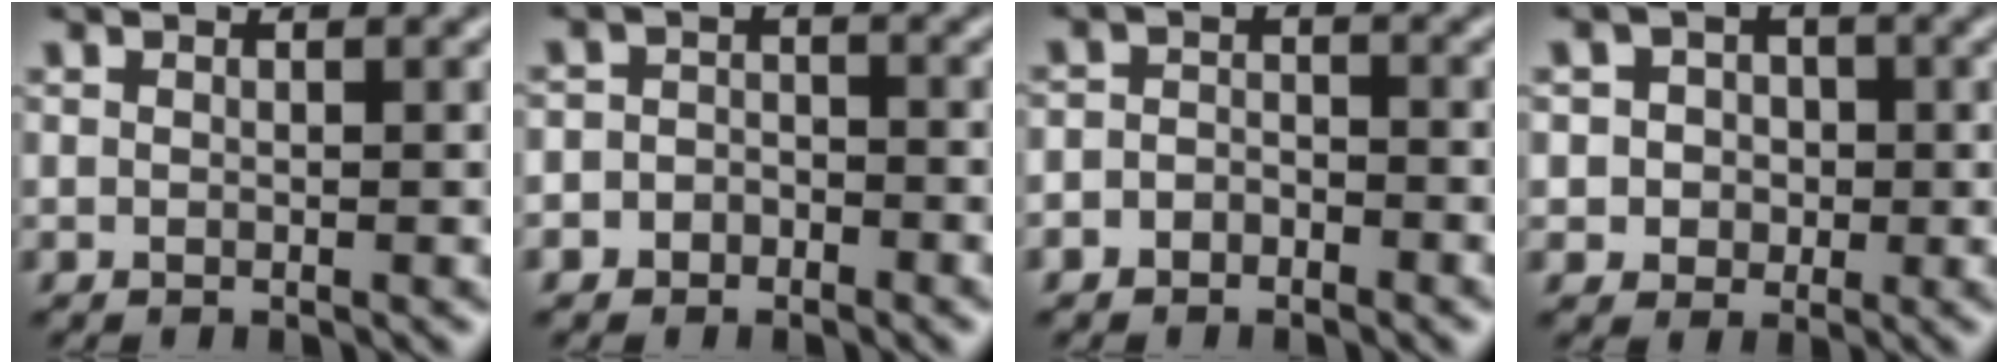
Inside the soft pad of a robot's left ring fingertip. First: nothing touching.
{"total": 2.1, "force": [-1.2, 1.7, 0.5], "torque": [0.020, 0.006, -0.035]}
{"total": 1.9, "force": [-1.3, 1.2, 0.6], "torque": [-0.006, 0.004, -0.031]}
{"total": 3.4, "force": [0.2, 3.3, 1.0], "torque": [-0.001, 0.007, -0.007]}